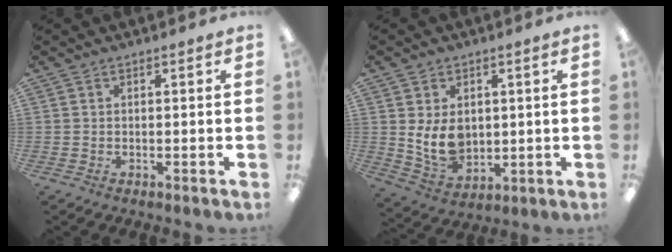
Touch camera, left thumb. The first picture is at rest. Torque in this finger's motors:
{"motor_torque": [1.32, 1.54, 0.85, -0.99, 0.07]}